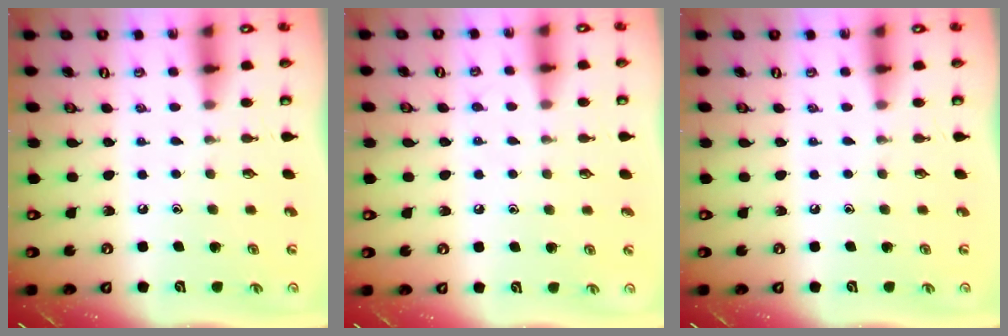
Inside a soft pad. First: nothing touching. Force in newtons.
{"total": 4.8, "press": 4.7, "slide": 0.7}
{"total": 0.0}